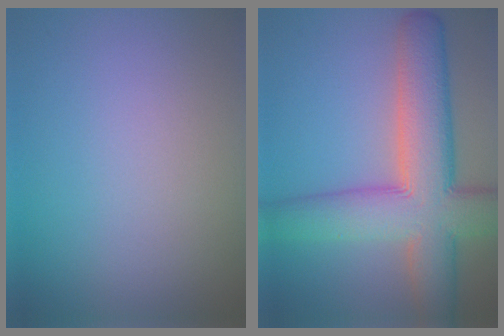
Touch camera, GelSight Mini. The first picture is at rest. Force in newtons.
{"total": 10.5, "press": 10.4, "slide": 0.6}